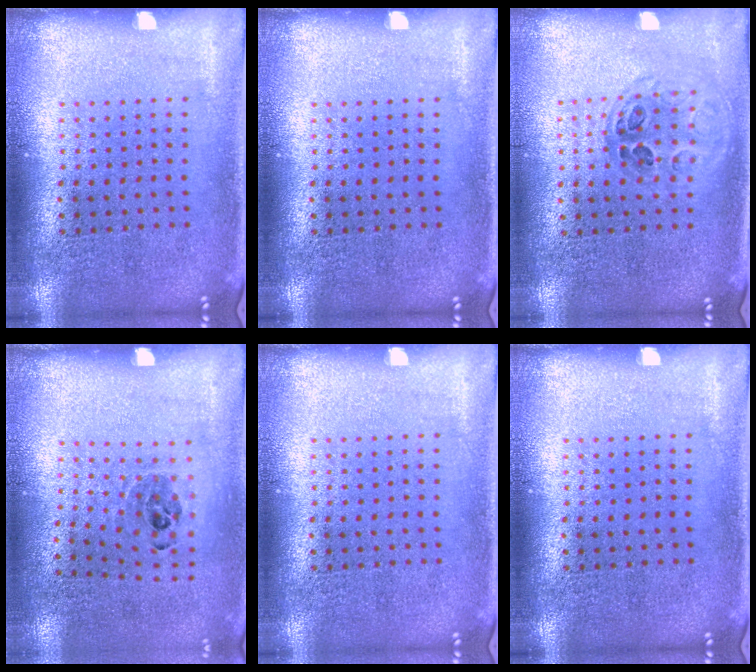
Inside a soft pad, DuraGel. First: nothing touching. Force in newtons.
{"total": 0.0}
{"total": 0.9, "press": 0.9, "slide": 0.3}
{"total": 0.9, "press": 0.8, "slide": 0.6}
{"total": 0.0}
{"total": 0.0}